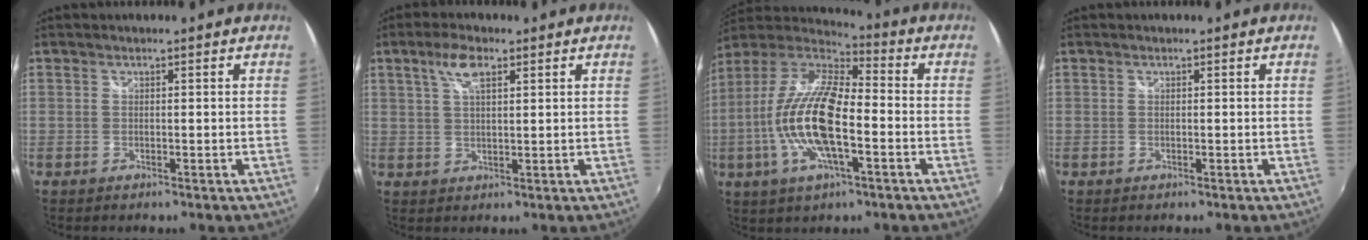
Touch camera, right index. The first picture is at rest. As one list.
[{"total": 5.1, "force": [2.6, 1.8, 4.0], "torque": [-0.076, 0.008, 0.049]}, {"total": 18.1, "force": [-4.3, 5.9, 16.6], "torque": [-0.330, -0.005, -0.090]}, {"total": 0.0}]